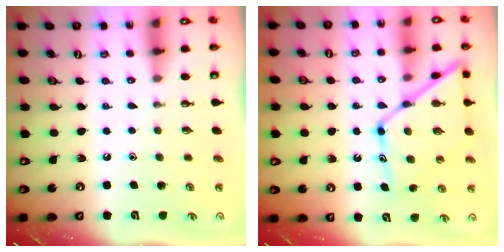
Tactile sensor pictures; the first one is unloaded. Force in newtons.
{"total": 14.8, "press": 14.7, "slide": 1.3}